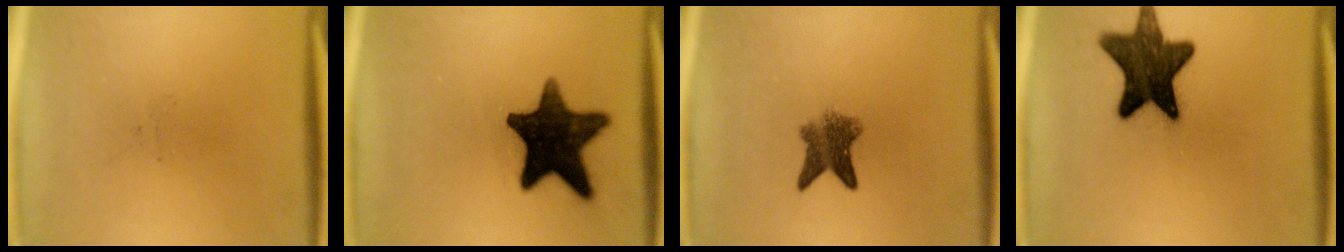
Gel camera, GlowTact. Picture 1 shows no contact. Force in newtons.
{"total": 15.5}
{"total": 5.0}
{"total": 13.7}